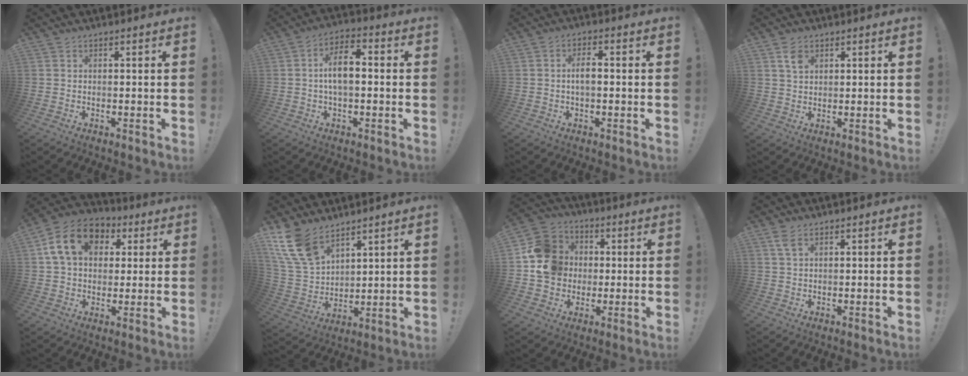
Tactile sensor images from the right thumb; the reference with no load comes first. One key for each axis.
{"total": 9.3, "fx": 0.1, "fy": 4.6, "fz": 8.1, "tx": -0.132, "ty": 0.007, "tz": 0.001}
{"total": 4.3, "fx": -0.3, "fy": 1.7, "fz": 3.9, "tx": -0.076, "ty": 0.006, "tz": -0.010}
{"total": 4.3, "fx": 2.3, "fy": 2.6, "fz": 2.6, "tx": -0.040, "ty": -0.007, "tz": 0.040}
{"total": 15.5, "fx": 4.9, "fy": 11.5, "fz": 9.2, "tx": -0.144, "ty": 0.002, "tz": 0.098}
{"total": 14.1, "fx": 10.1, "fy": 7.5, "fz": 6.4, "tx": -0.143, "ty": -0.056, "tz": 0.201}
{"total": 14.4, "fx": 0.6, "fy": 13.1, "fz": 6.0, "tx": -0.080, "ty": 0.014, "tz": 0.019}
{"total": 3.5, "fx": 1.9, "fy": 1.4, "fz": 2.6, "tx": -0.053, "ty": -0.001, "tz": 0.035}